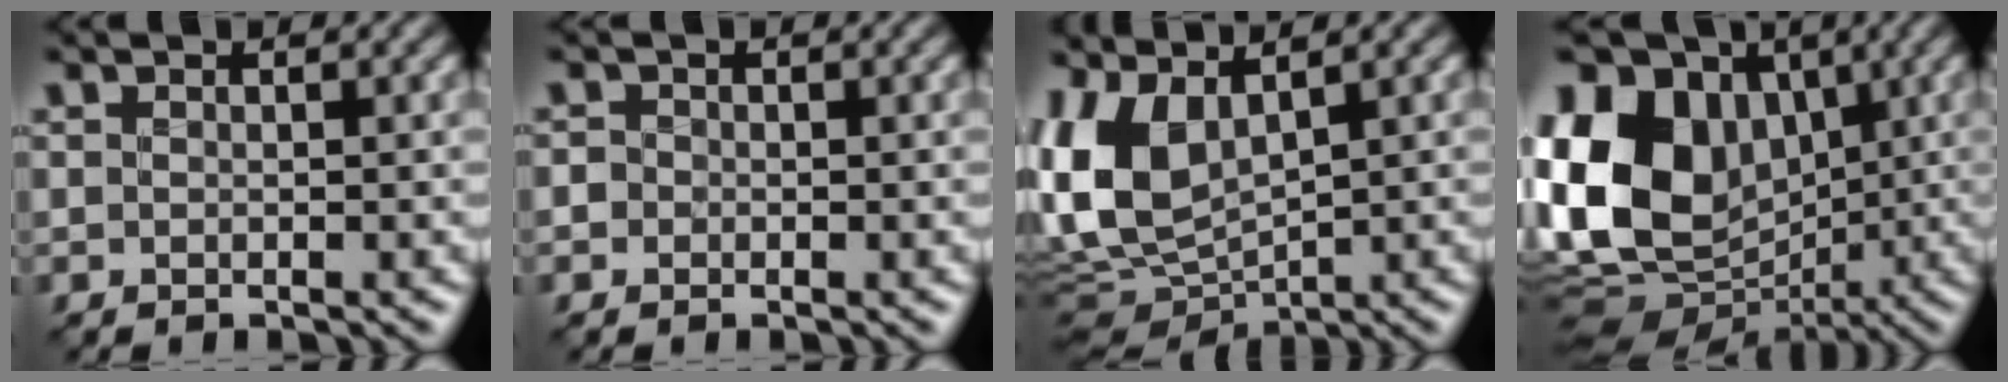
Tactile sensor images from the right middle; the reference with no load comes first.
{"total": 1.2, "force": [0.1, 1.1, 0.3], "torque": [0.008, 0.011, 0.000]}
{"total": 8.6, "force": [0.9, 4.8, 7.0], "torque": [-0.170, -0.010, 0.011]}
{"total": 14.8, "force": [1.4, 11.2, 9.5], "torque": [-0.200, 0.019, 0.012]}